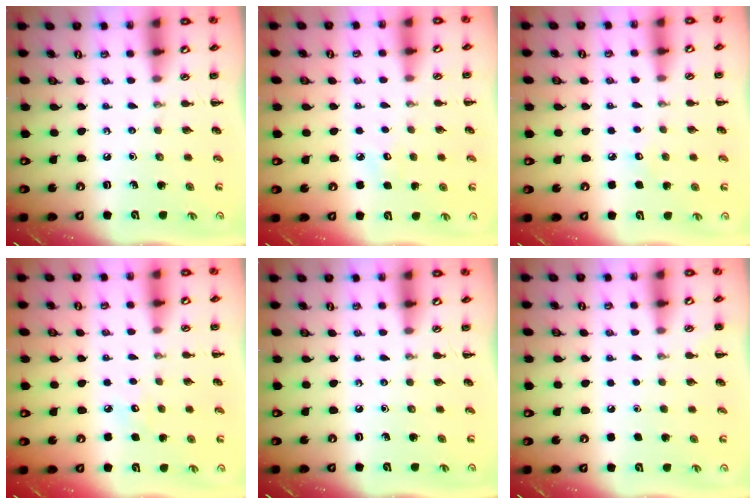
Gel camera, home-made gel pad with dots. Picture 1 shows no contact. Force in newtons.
{"total": 4.3, "press": 4.2, "slide": 1.3}
{"total": 4.4, "press": 4.3, "slide": 1.2}
{"total": 4.8, "press": 4.6, "slide": 1.1}
{"total": 0.0}
{"total": 1.6, "press": 1.6, "slide": 0.1}